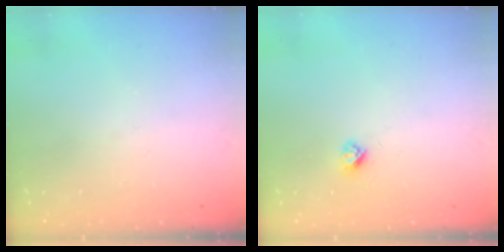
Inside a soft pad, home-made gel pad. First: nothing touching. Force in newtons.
{"total": 3.1, "press": 3.0, "slide": 0.4}